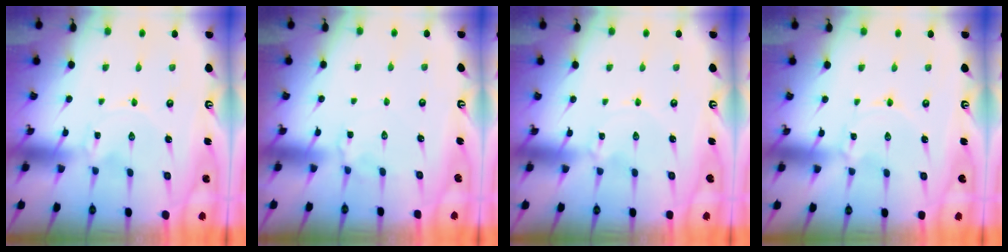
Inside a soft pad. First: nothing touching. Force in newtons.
{"total": 2.8, "press": 2.7, "slide": 0.5}
{"total": 1.1, "press": 1.0, "slide": 0.1}
{"total": 0.7, "press": 0.7, "slide": 0.1}